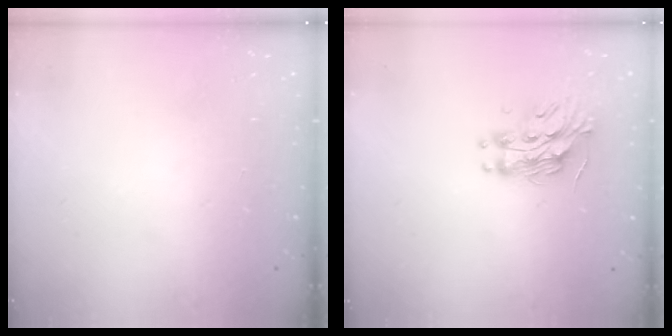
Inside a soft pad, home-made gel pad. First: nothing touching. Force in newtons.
{"total": 11.6, "press": 11.6, "slide": 0.0}